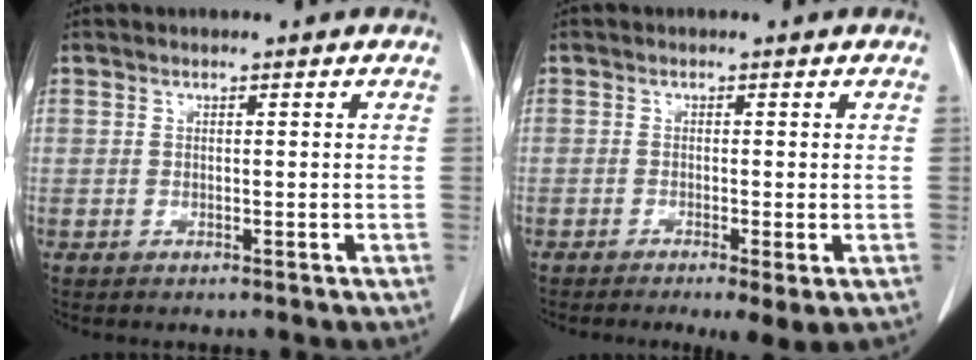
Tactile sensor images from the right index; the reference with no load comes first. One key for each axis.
{"total": 3.7, "fx": -1.7, "fy": 0.6, "fz": 3.2, "tx": -0.042, "ty": -0.012, "tz": -0.021}